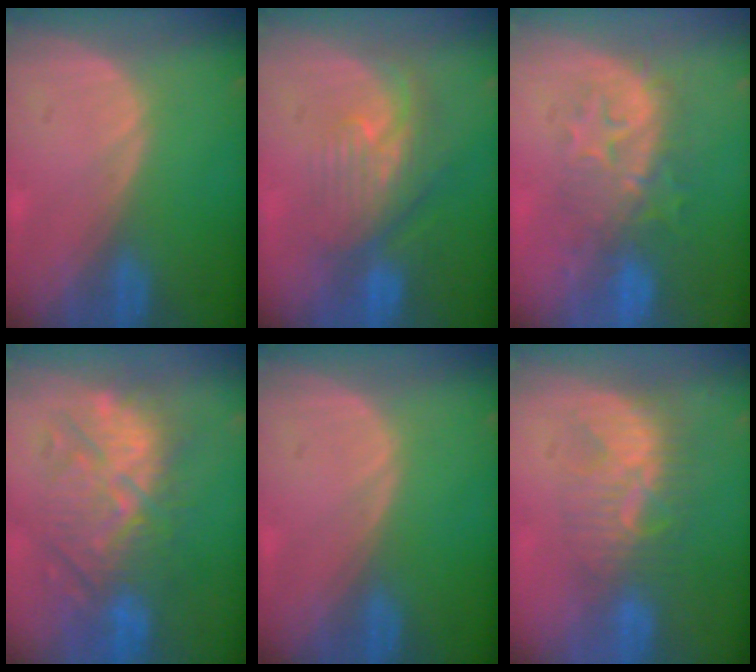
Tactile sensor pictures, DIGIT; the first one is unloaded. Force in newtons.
{"total": 8.0, "press": 7.2, "slide": 3.3}
{"total": 8.5, "press": 8.2, "slide": 1.9}
{"total": 10.6, "press": 10.6, "slide": 1.2}
{"total": 0.0}
{"total": 8.1, "press": 7.4, "slide": 3.4}